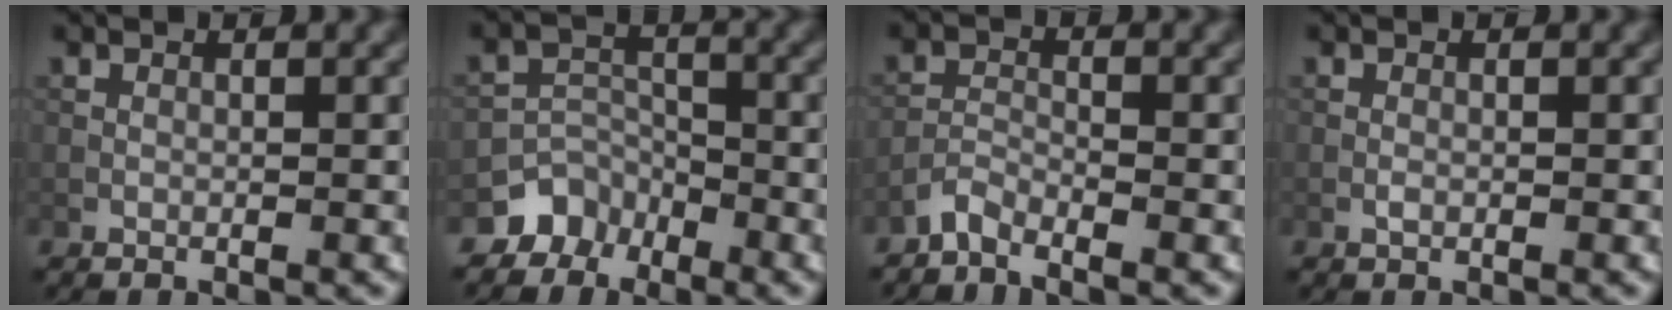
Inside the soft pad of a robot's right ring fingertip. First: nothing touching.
{"total": 3.4, "force": [-2.7, 2.2, 0.2], "torque": [0.012, 0.003, -0.048]}
{"total": 1.7, "force": [-1.6, 0.2, 0.5], "torque": [-0.011, 0.004, -0.041]}
{"total": 0.6, "force": [-0.2, 0.3, 0.4], "torque": [-0.010, 0.000, -0.005]}